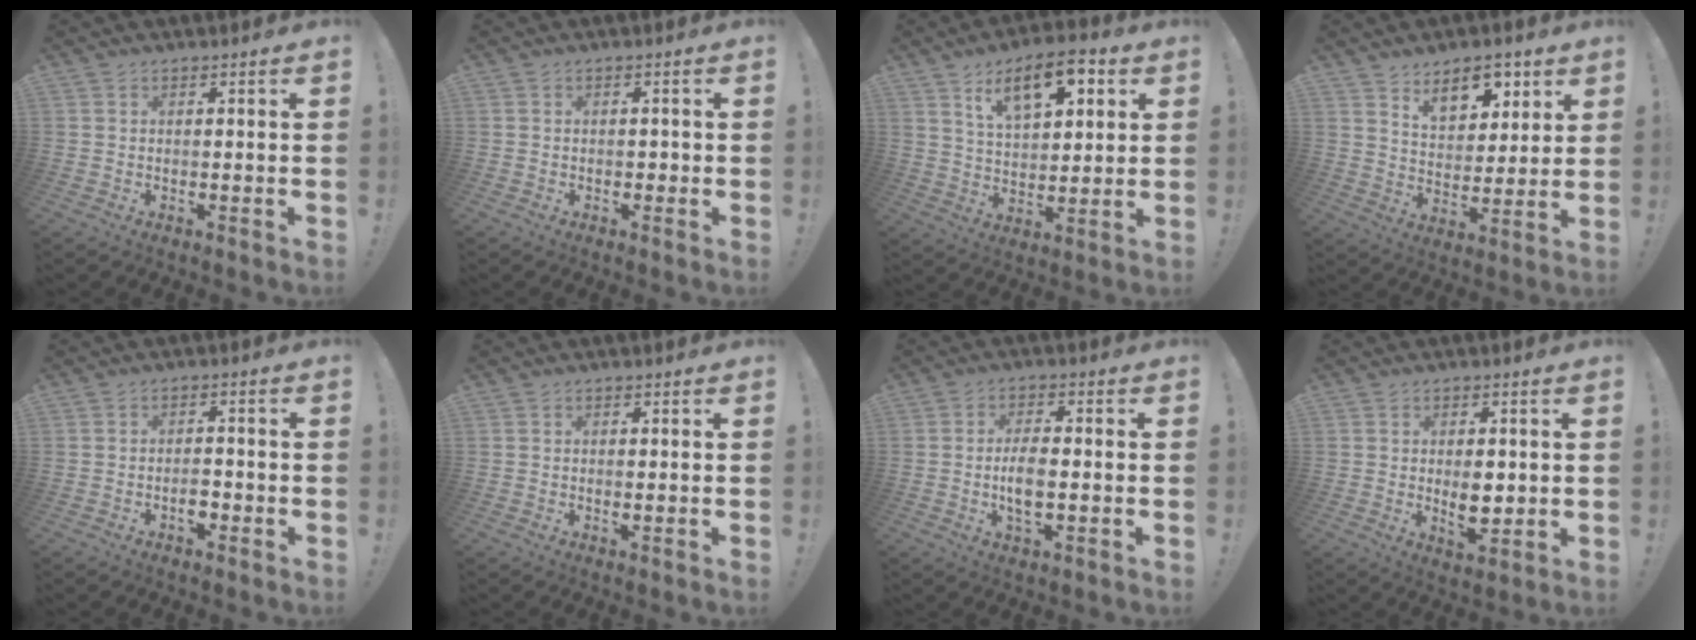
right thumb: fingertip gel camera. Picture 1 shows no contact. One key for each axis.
{"total": 1.4, "fx": -0.8, "fy": 1.0, "fz": 0.4, "tx": -0.012, "ty": 0.009, "tz": -0.014}
{"total": 13.6, "fx": 6.9, "fy": 6.3, "fz": 9.8, "tx": -0.151, "ty": -0.019, "tz": 0.118}
{"total": 11.1, "fx": 7.1, "fy": 6.4, "fz": 5.6, "tx": -0.061, "ty": -0.044, "tz": 0.129}
{"total": 3.6, "fx": -1.8, "fy": 2.0, "fz": 2.3, "tx": -0.036, "ty": 0.005, "tz": -0.031}
{"total": 0.6, "fx": 0.0, "fy": 0.2, "fz": 0.5, "tx": -0.018, "ty": 0.002, "tz": 0.002}
{"total": 6.9, "fx": -1.3, "fy": 2.7, "fz": 6.2, "tx": -0.133, "ty": -0.002, "tz": -0.026}
{"total": 7.0, "fx": -0.1, "fy": 3.9, "fz": 5.8, "tx": -0.090, "ty": -0.005, "tz": -0.001}